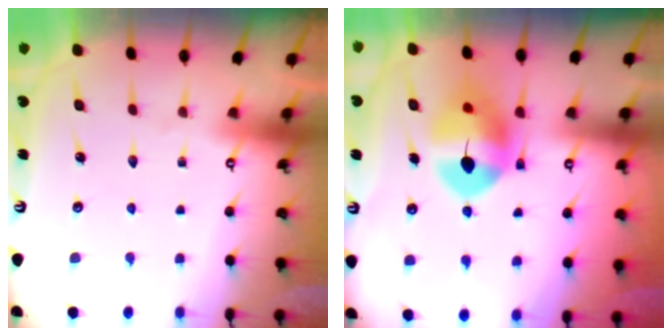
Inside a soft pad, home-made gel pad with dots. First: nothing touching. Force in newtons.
{"total": 11.2, "press": 11.0, "slide": 1.6}